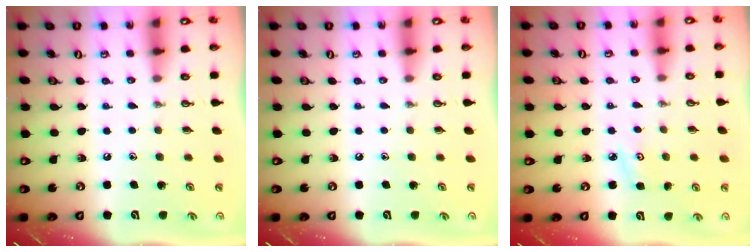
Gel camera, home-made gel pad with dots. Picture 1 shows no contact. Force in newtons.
{"total": 0.0}
{"total": 3.6, "press": 3.6, "slide": 0.5}